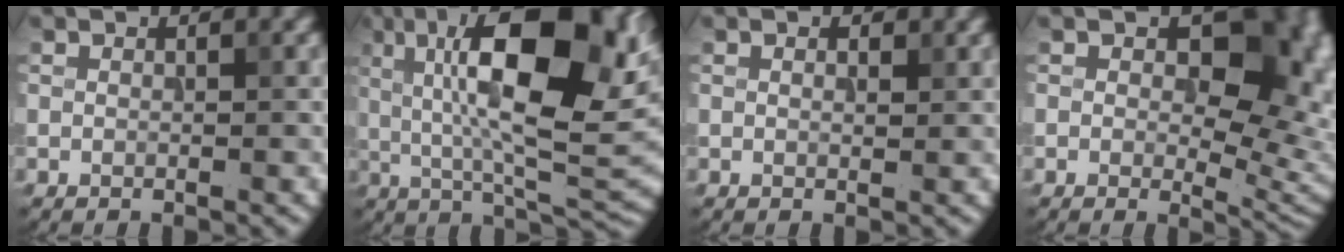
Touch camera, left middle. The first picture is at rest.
{"total": 16.7, "force": [4.0, 6.6, 14.9], "torque": [-0.221, 0.012, 0.055]}
{"total": 0.7, "force": [0.4, 0.4, 0.5], "torque": [-0.008, -0.002, 0.006]}
{"total": 10.0, "force": [1.4, 5.8, 8.0], "torque": [-0.087, -0.002, 0.020]}